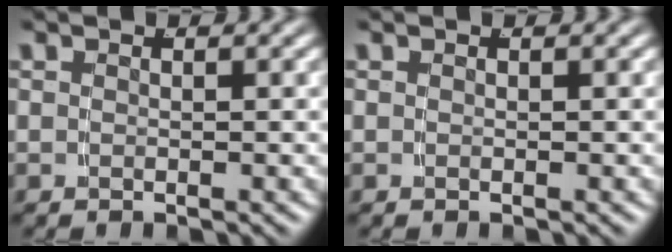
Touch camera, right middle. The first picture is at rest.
{"total": 0.0}